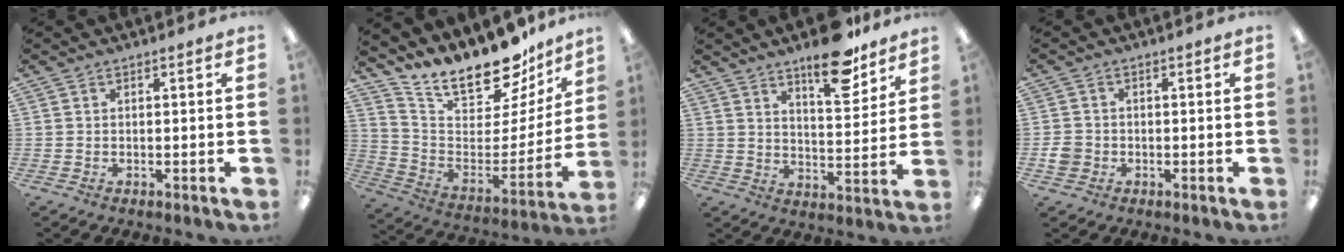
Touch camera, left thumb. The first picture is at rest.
{"total": 19.6, "force": [17.2, 6.1, 7.1], "torque": [-0.109, -0.146, 0.296]}
{"total": 13.9, "force": [10.4, 4.8, 7.8], "torque": [-0.099, -0.066, 0.176]}
{"total": 3.3, "force": [-0.8, 3.0, 1.2], "torque": [-0.017, 0.009, -0.014]}